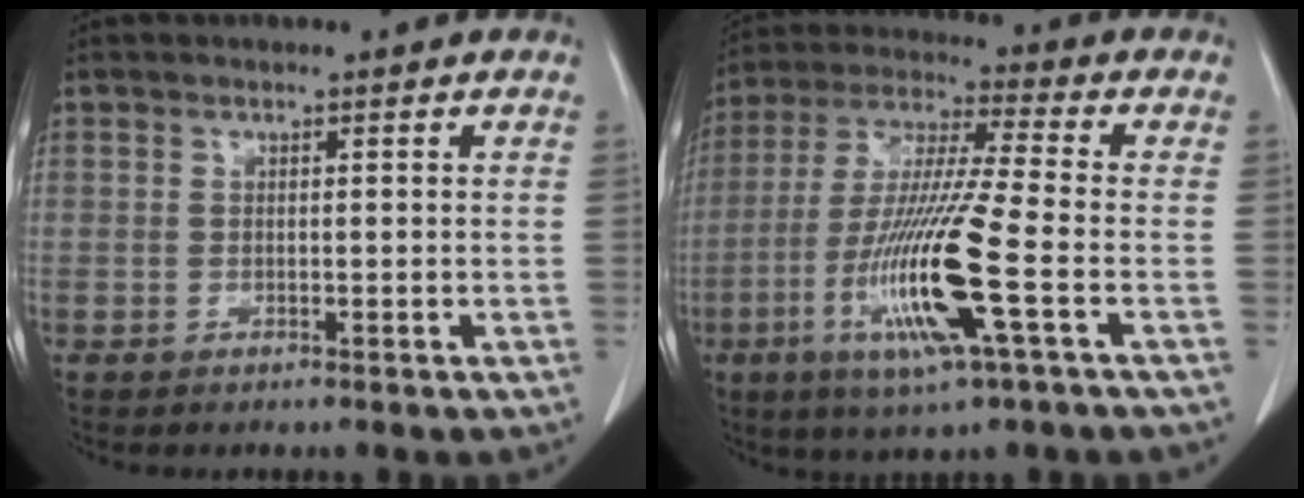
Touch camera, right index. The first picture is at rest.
{"total": 16.3, "force": [-5.3, 0.1, 15.4], "torque": [-0.318, -0.022, -0.102]}